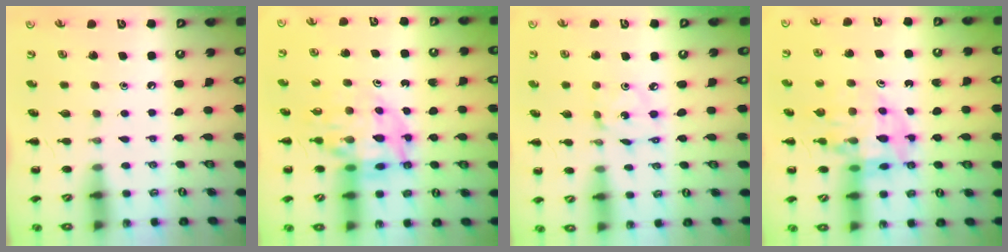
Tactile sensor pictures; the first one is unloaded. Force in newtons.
{"total": 11.7, "press": 11.2, "slide": 3.3}
{"total": 2.4, "press": 2.4, "slide": 0.4}
{"total": 11.4, "press": 11.0, "slide": 3.3}